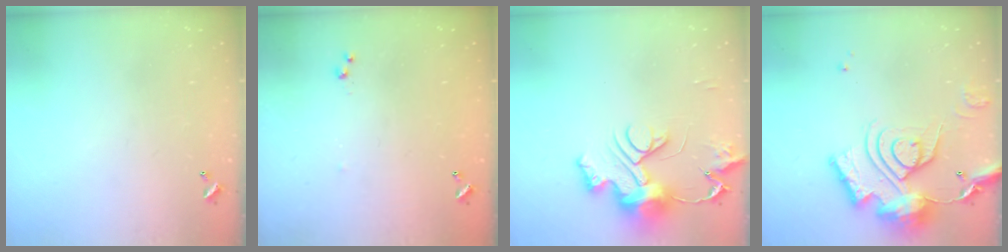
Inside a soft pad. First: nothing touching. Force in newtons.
{"total": 4.8, "press": 4.7, "slide": 0.4}
{"total": 13.0, "press": 13.0, "slide": 0.8}
{"total": 21.9, "press": 21.7, "slide": 2.3}